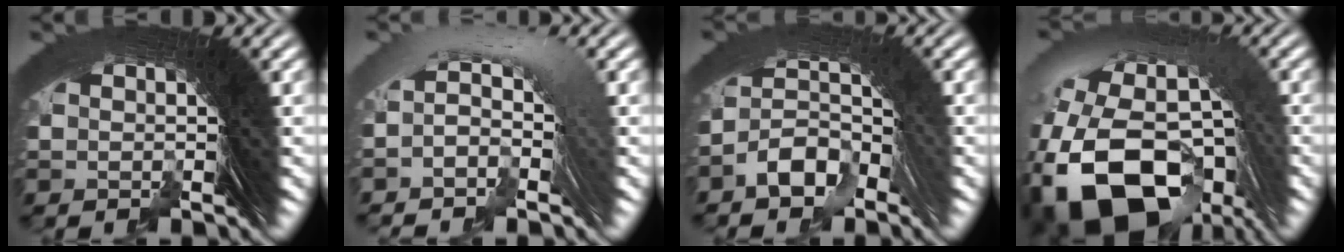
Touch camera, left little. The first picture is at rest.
{"total": 3.8, "force": [0.1, 1.9, 3.2], "torque": [-0.039, 0.026, -0.014]}
{"total": 3.2, "force": [-1.3, 1.5, 2.6], "torque": [-0.062, -0.005, -0.016]}
{"total": 14.5, "force": [-4.3, 9.7, 9.8], "torque": [-0.214, -0.065, -0.047]}